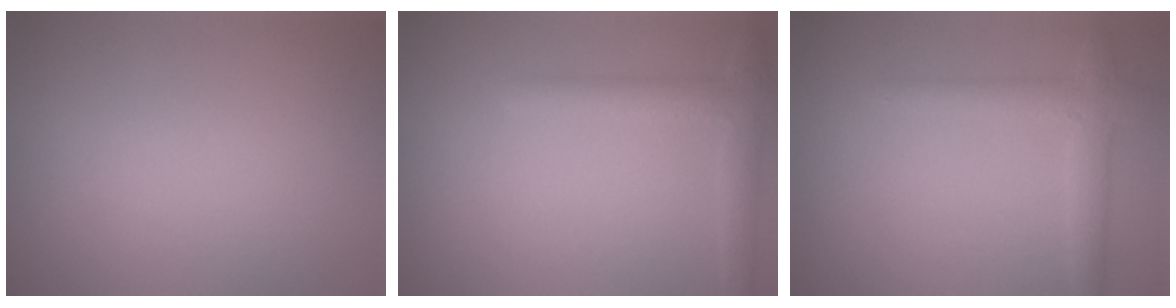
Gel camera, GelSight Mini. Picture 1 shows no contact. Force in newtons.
{"total": 2.8, "press": 2.8, "slide": 0.2}
{"total": 2.7, "press": 2.7, "slide": 0.1}